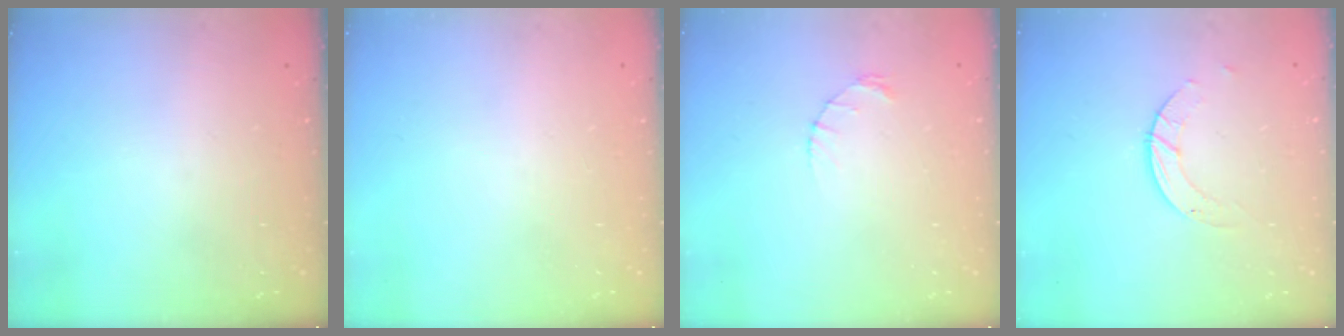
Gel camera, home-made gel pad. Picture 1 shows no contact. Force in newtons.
{"total": 0.0}
{"total": 1.2, "press": 1.1, "slide": 0.2}
{"total": 2.8, "press": 2.8, "slide": 0.3}